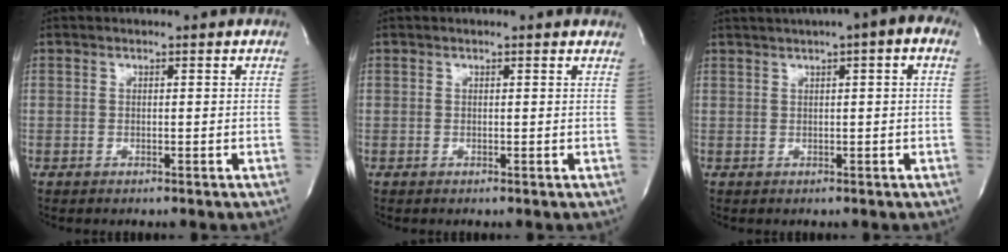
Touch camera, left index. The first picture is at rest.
{"total": 1.7, "force": [1.6, 0.2, 0.5], "torque": [-0.013, 0.001, 0.007]}
{"total": 7.3, "force": [3.7, 0.6, 6.3], "torque": [-0.088, 0.033, 0.049]}